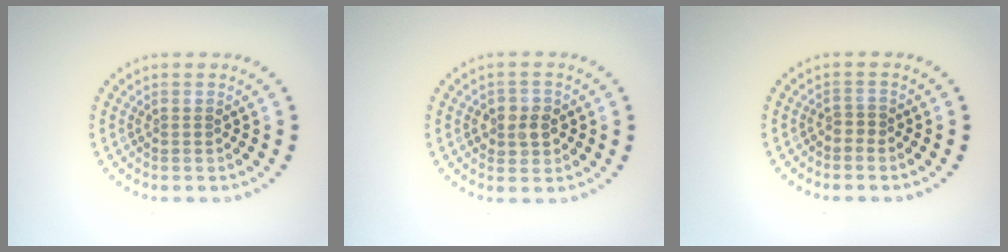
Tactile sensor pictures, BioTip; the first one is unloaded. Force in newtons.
{"total": 2.3, "press": 2.3, "slide": 0.2}
{"total": 0.7, "press": 0.3, "slide": 0.6}